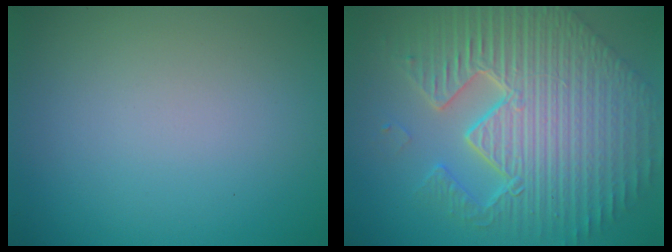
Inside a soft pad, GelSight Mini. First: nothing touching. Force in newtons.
{"total": 11.4, "press": 7.4, "slide": 8.7}